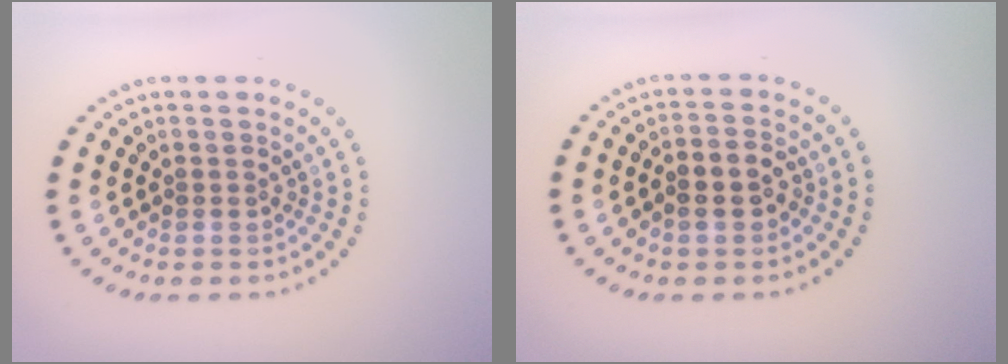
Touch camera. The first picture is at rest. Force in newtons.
{"total": 2.7, "press": 2.6, "slide": 0.7}